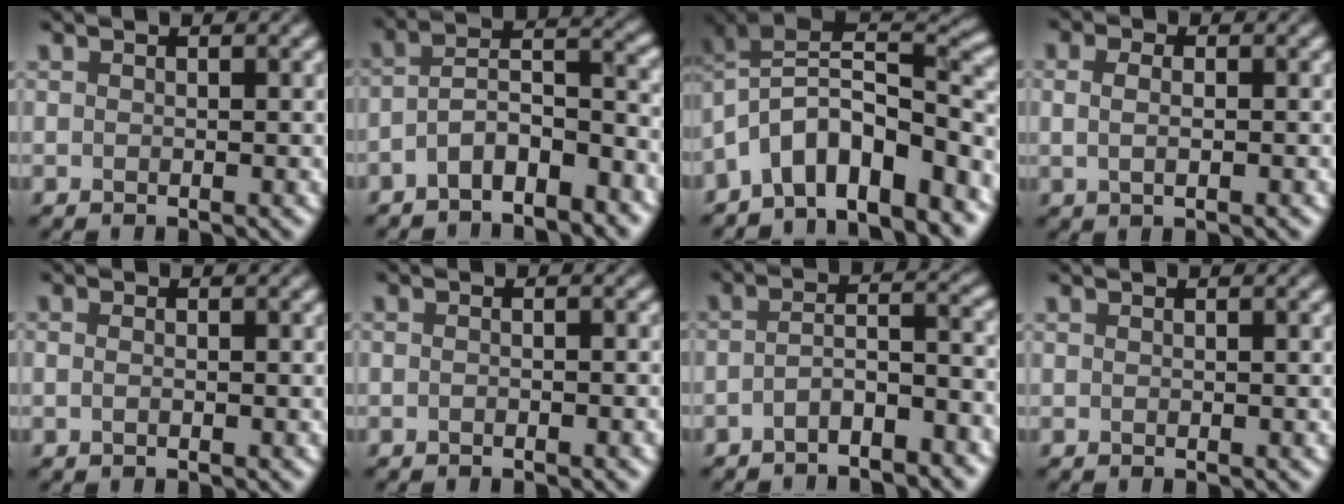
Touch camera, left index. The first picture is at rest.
{"total": 5.7, "force": [-3.2, 2.1, 4.2], "torque": [-0.072, 0.009, -0.064]}
{"total": 10.7, "force": [-5.7, 4.8, 7.7], "torque": [-0.121, 0.015, -0.100]}
{"total": 3.2, "force": [0.9, 1.8, 2.4], "torque": [-0.025, 0.014, -0.010]}
{"total": 1.3, "force": [0.1, 0.8, 1.0], "torque": [-0.011, -0.002, -0.014]}
{"total": 1.3, "force": [-0.6, 0.5, 1.1], "torque": [-0.012, 0.001, -0.014]}
{"total": 4.5, "force": [-2.7, 1.4, 3.3], "torque": [-0.054, 0.008, -0.050]}
{"total": 0.0}